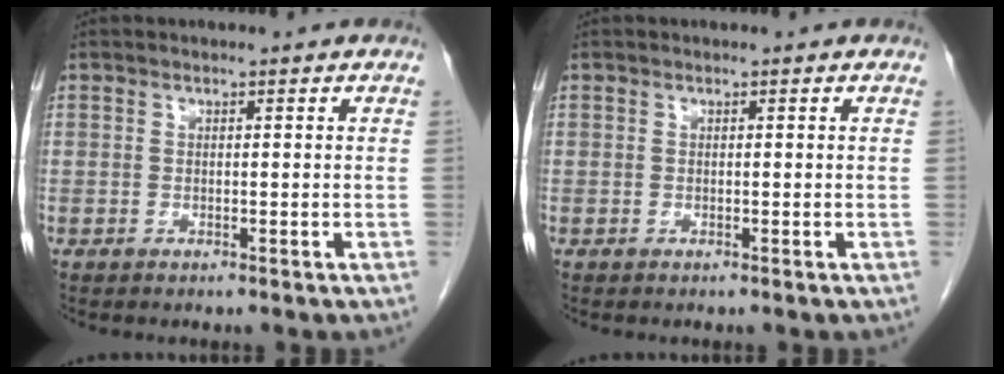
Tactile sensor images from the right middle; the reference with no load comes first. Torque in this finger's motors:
{"motor_torque": [-0.06, 0.06, -0.02, 0.00]}